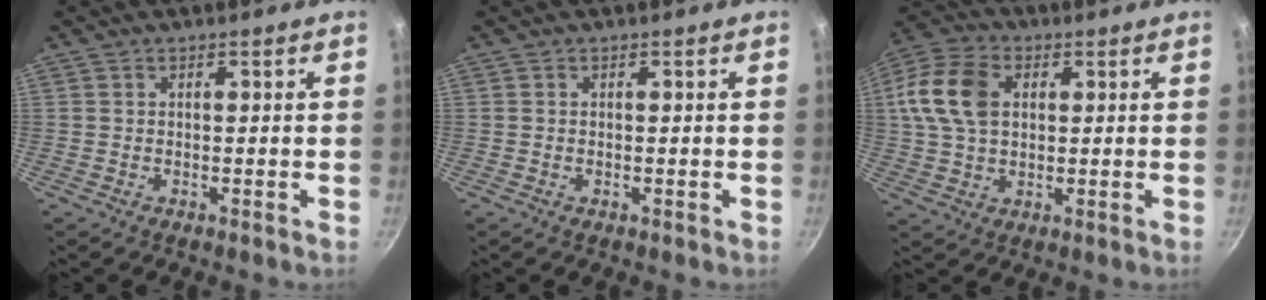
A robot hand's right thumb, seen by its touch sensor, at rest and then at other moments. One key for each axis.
{"total": 0.0}
{"total": 12.7, "fx": 2.6, "fy": 8.8, "fz": 8.8, "tx": -0.159, "ty": 0.011, "tz": 0.037}